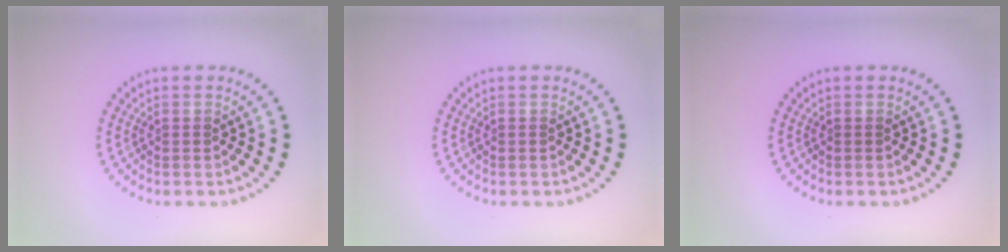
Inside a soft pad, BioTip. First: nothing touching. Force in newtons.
{"total": 0.0}
{"total": 0.0}